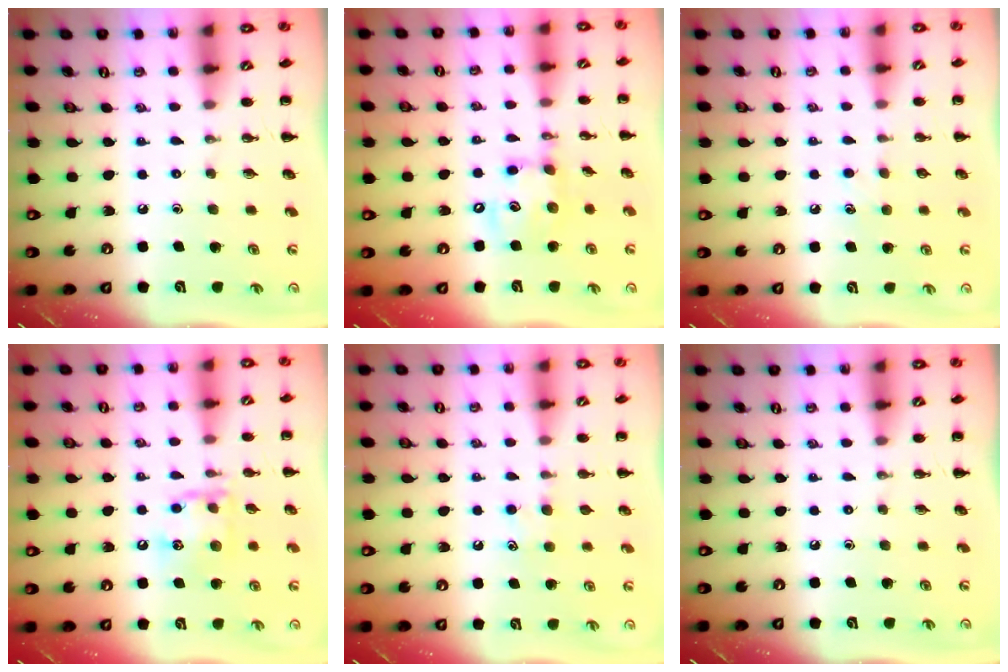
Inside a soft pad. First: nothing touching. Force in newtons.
{"total": 12.4, "press": 12.2, "slide": 2.1}
{"total": 4.4, "press": 4.2, "slide": 1.4}
{"total": 12.9, "press": 12.8, "slide": 1.4}
{"total": 5.8, "press": 5.5, "slide": 1.7}
{"total": 0.0}